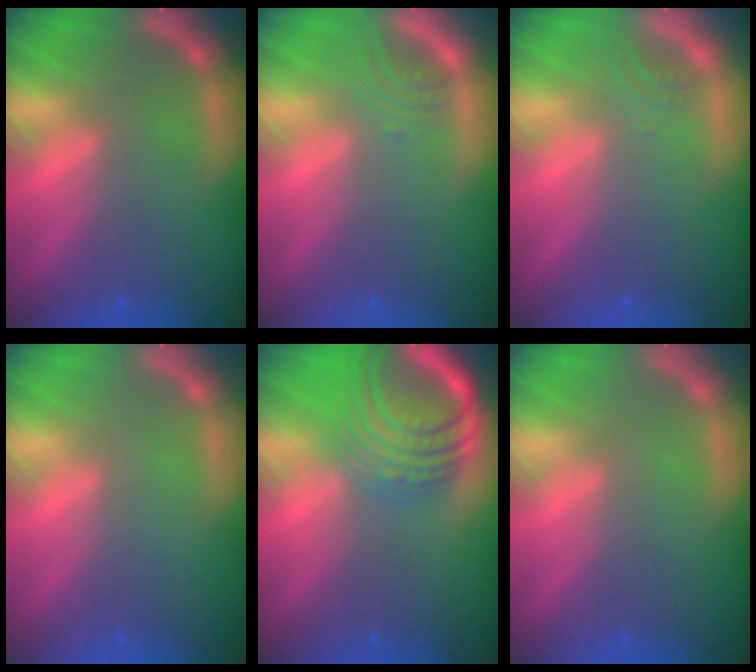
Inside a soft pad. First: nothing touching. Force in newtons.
{"total": 2.0}
{"total": 1.0}
{"total": 0.0}
{"total": 10.0}
{"total": 0.0}